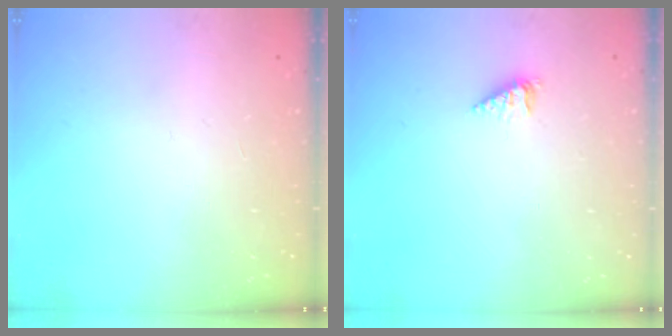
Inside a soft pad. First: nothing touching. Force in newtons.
{"total": 2.2, "press": 2.2, "slide": 0.4}